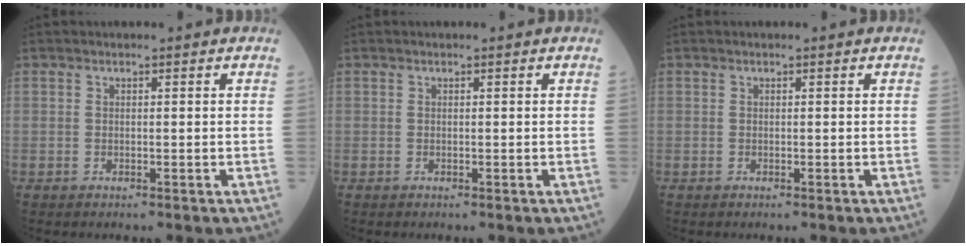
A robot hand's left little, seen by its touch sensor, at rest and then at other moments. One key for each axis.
{"total": 0.0}
{"total": 0.0}